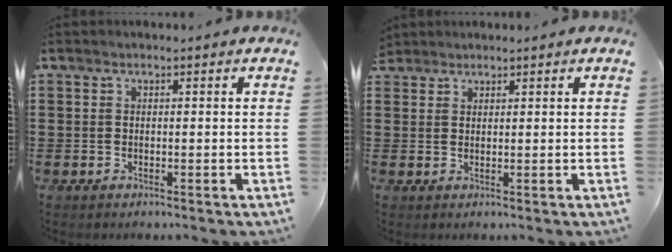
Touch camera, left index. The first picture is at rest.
{"total": 1.5, "force": [1.4, 0.6, 0.0], "torque": [-0.004, 0.002, 0.028]}